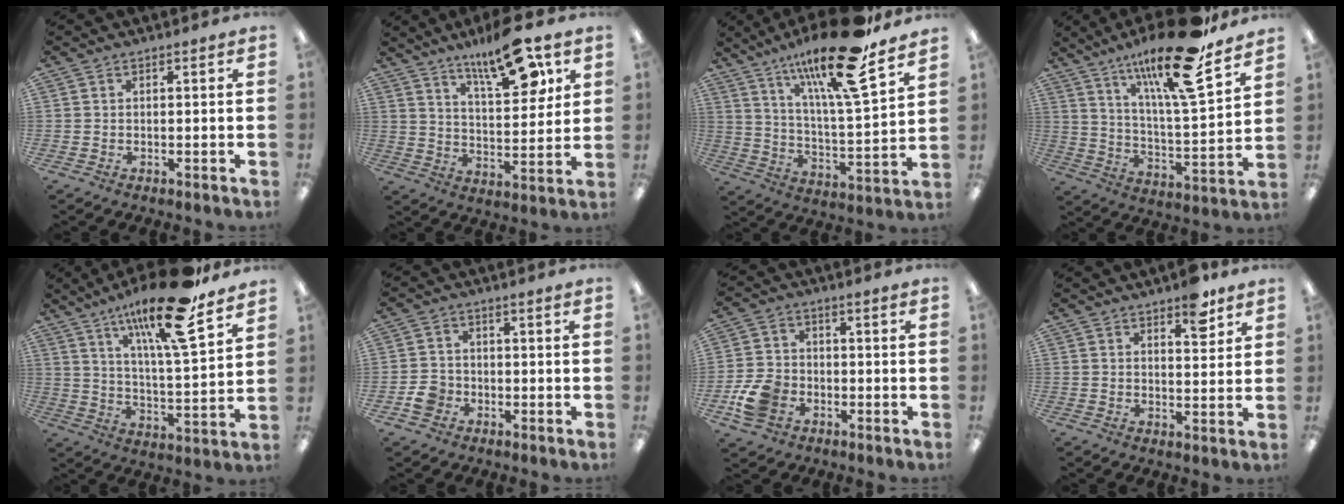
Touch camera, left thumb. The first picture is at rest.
{"total": 16.4, "force": [11.0, 5.5, 10.8], "torque": [-0.161, -0.054, 0.179]}
{"total": 21.6, "force": [15.1, 4.3, 14.8], "torque": [-0.257, -0.088, 0.243]}
{"total": 21.2, "force": [14.9, 4.3, 14.4], "torque": [-0.250, -0.085, 0.240]}
{"total": 19.9, "force": [13.6, 4.2, 13.9], "torque": [-0.238, -0.071, 0.217]}
{"total": 4.7, "force": [-2.0, 3.8, 1.8], "torque": [-0.032, 0.010, -0.036]}
{"total": 9.0, "force": [-3.7, 6.7, 4.8], "torque": [-0.096, 0.017, -0.066]}
{"total": 6.4, "force": [4.5, 2.5, 3.8], "torque": [-0.038, -0.027, 0.072]}